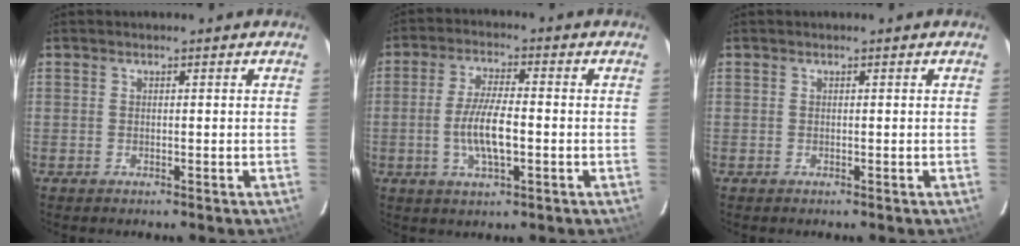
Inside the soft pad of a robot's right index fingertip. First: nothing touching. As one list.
[{"total": 7.9, "force": [-1.6, 2.3, 7.4], "torque": [-0.147, -0.003, -0.030]}, {"total": 0.0}]